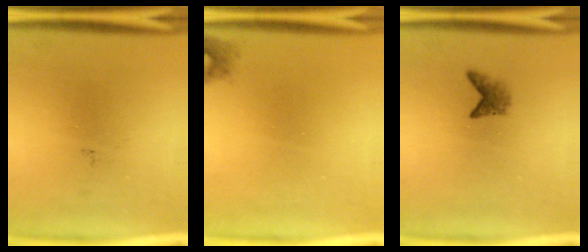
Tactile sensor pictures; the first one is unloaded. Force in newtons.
{"total": 1.1}
{"total": 1.8}